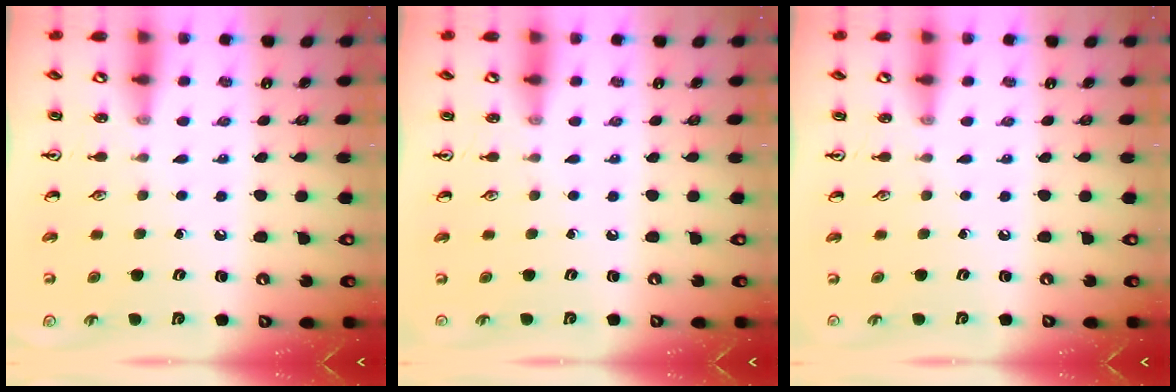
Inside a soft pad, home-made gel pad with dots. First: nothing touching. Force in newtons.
{"total": 0.0}
{"total": 0.0}